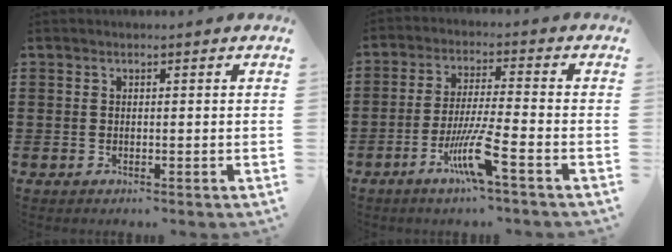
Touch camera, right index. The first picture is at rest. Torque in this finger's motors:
{"motor_torque": [1.75, -0.39, 0.31, 0.11]}